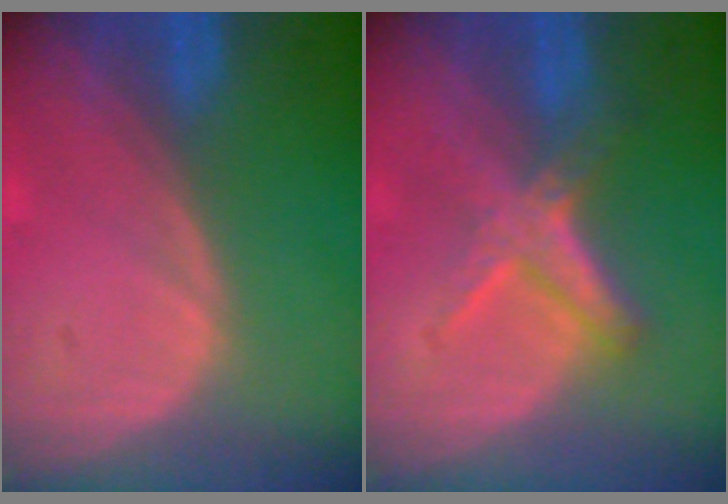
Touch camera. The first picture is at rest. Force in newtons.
{"total": 5.6, "press": 5.4, "slide": 1.8}